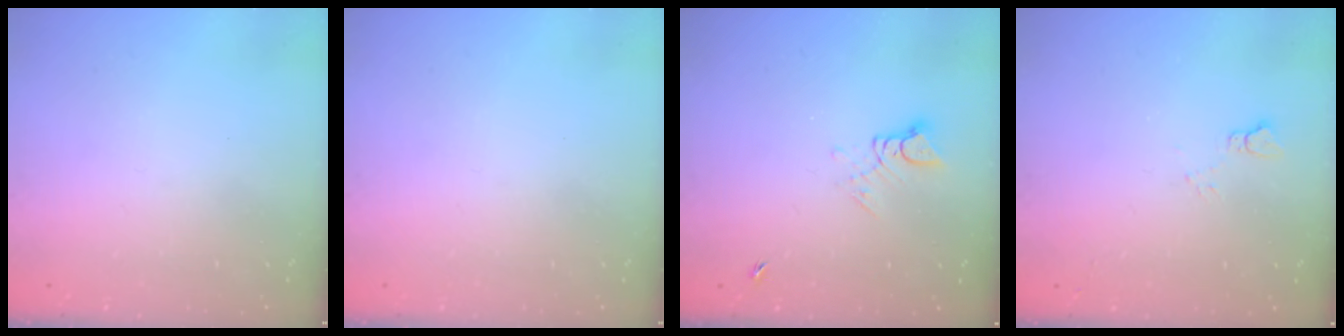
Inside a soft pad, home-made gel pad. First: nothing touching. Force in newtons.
{"total": 0.0}
{"total": 3.4, "press": 3.4, "slide": 0.4}
{"total": 3.2, "press": 3.2, "slide": 0.5}